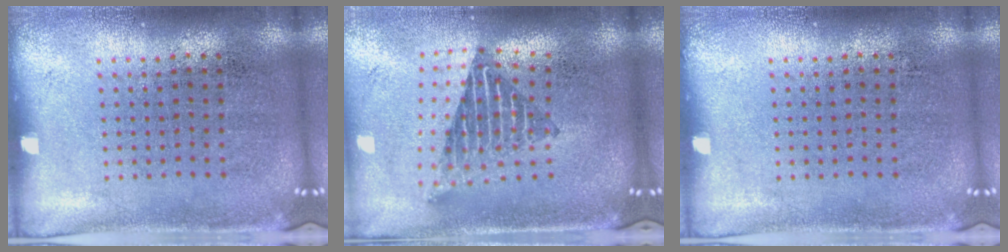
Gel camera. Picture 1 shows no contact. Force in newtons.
{"total": 2.2, "press": 1.6, "slide": 1.6}
{"total": 0.0}